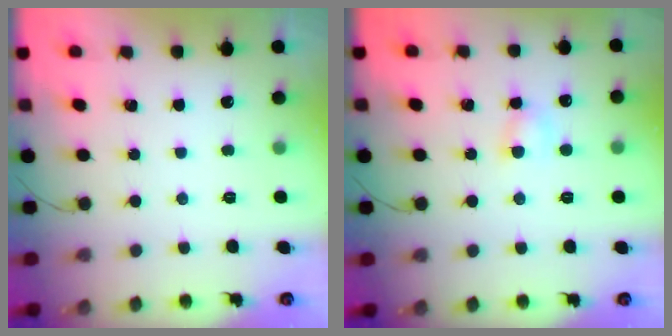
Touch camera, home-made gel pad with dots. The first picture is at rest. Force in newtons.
{"total": 4.2, "press": 4.0, "slide": 1.1}